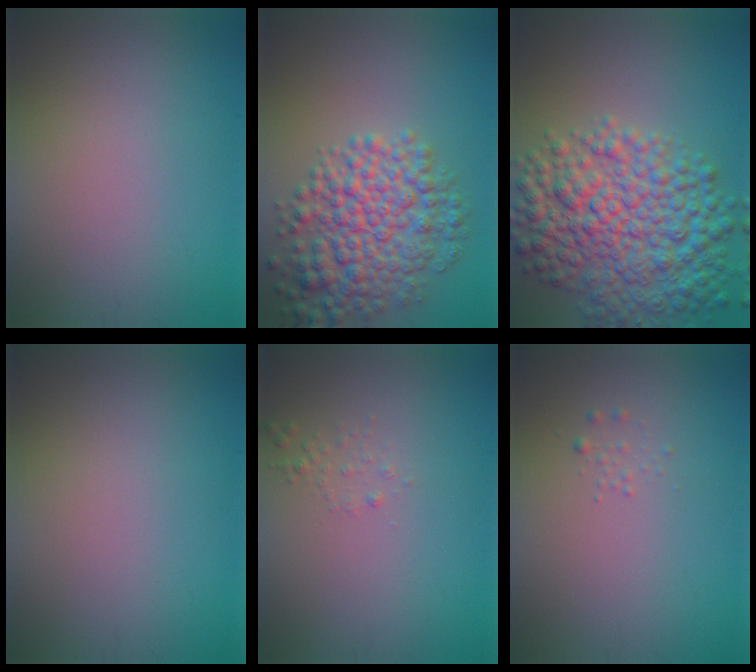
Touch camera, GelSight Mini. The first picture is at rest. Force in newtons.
{"total": 7.1, "press": 7.1, "slide": 0.1}
{"total": 9.5, "press": 9.5, "slide": 0.1}
{"total": 0.0}
{"total": 0.8, "press": 0.8, "slide": 0.1}
{"total": 0.6, "press": 0.6, "slide": 0.0}